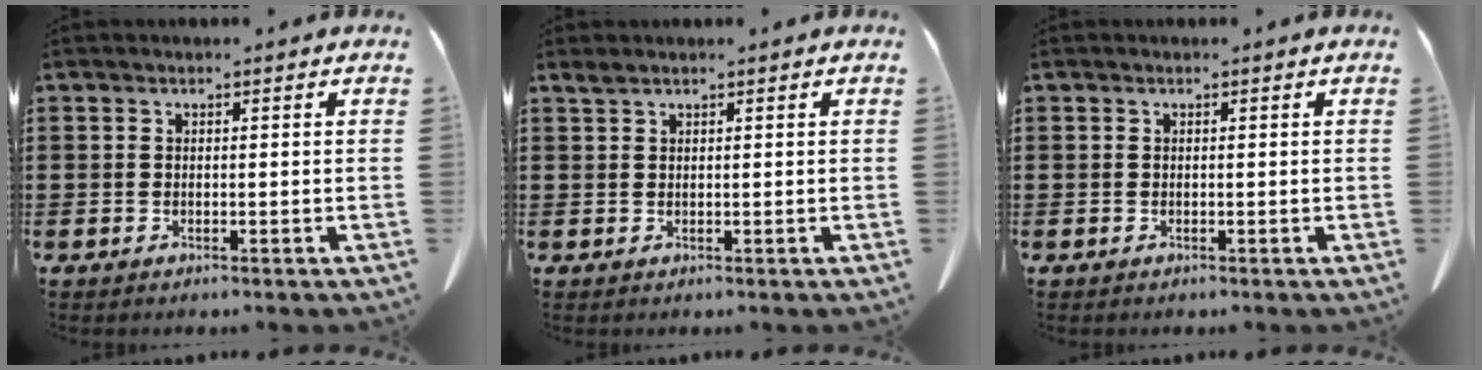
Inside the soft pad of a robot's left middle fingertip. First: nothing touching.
{"total": 0.9, "force": [0.7, 0.1, 0.5], "torque": [-0.012, 0.001, 0.014]}
{"total": 0.0}